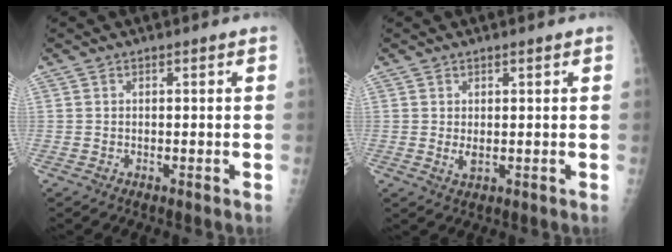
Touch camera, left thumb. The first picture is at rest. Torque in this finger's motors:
{"motor_torque": [-0.42, 0.08, -0.20, -0.15, 0.07]}